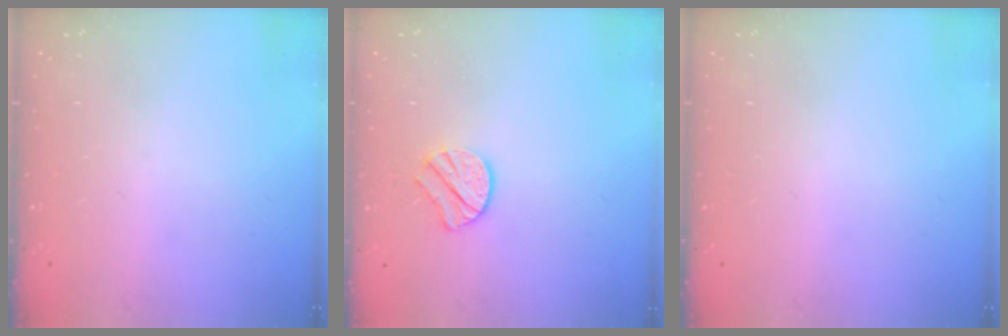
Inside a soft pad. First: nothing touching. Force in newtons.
{"total": 7.8, "press": 7.8, "slide": 0.1}
{"total": 0.0}